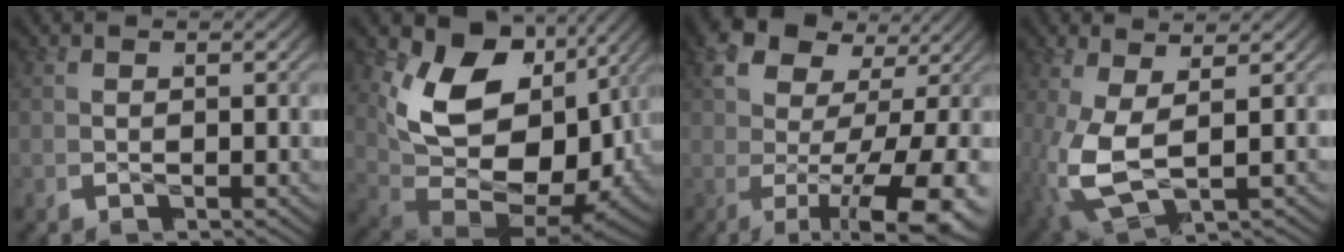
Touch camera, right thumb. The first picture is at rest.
{"total": 22.0, "force": [-2.6, 15.2, 15.7], "torque": [-0.301, -0.053, -0.019]}
{"total": 10.6, "force": [0.1, 6.0, 8.8], "torque": [-0.159, -0.021, 0.014]}
{"total": 7.3, "force": [-1.4, 4.9, 5.3], "torque": [-0.162, -0.034, -0.006]}